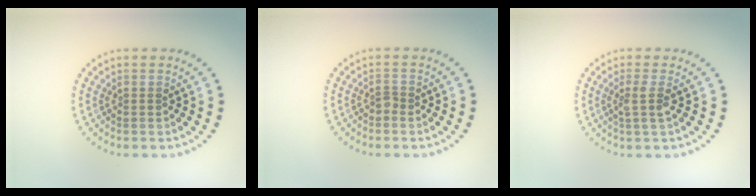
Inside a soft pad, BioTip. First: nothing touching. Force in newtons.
{"total": 0.8, "press": 0.5, "slide": 0.6}
{"total": 1.7, "press": 1.2, "slide": 1.2}